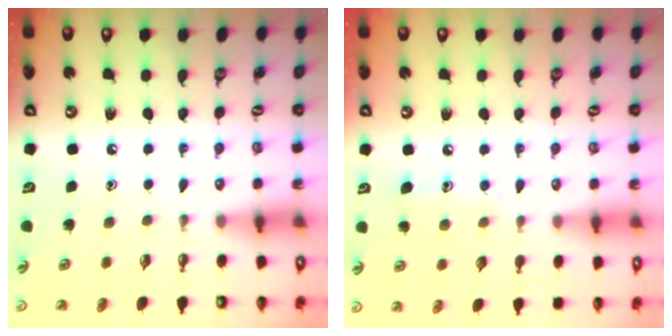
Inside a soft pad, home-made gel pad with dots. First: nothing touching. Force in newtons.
{"total": 5.7, "press": 5.6, "slide": 0.6}